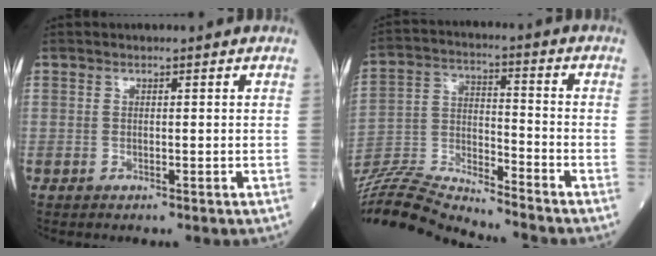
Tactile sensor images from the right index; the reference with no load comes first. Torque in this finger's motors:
{"motor_torque": [0.32, -0.57, 0.25, 0.08]}